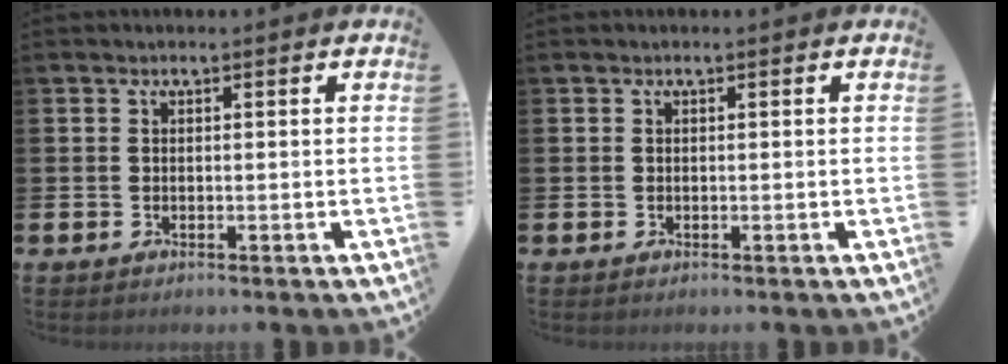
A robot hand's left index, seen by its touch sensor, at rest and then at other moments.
{"total": 0.0}